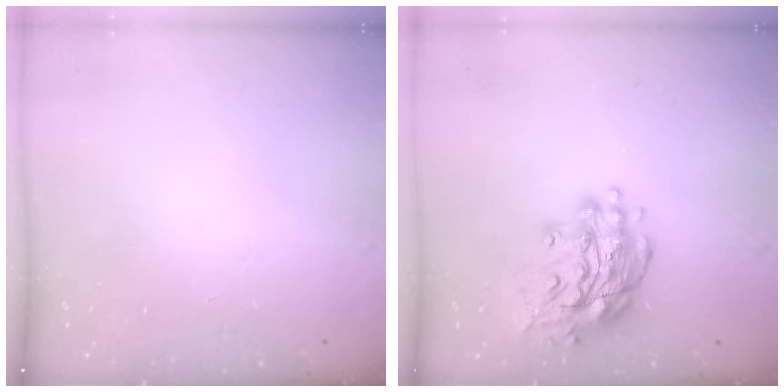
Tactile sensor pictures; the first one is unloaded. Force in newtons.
{"total": 16.6, "press": 16.6, "slide": 1.6}